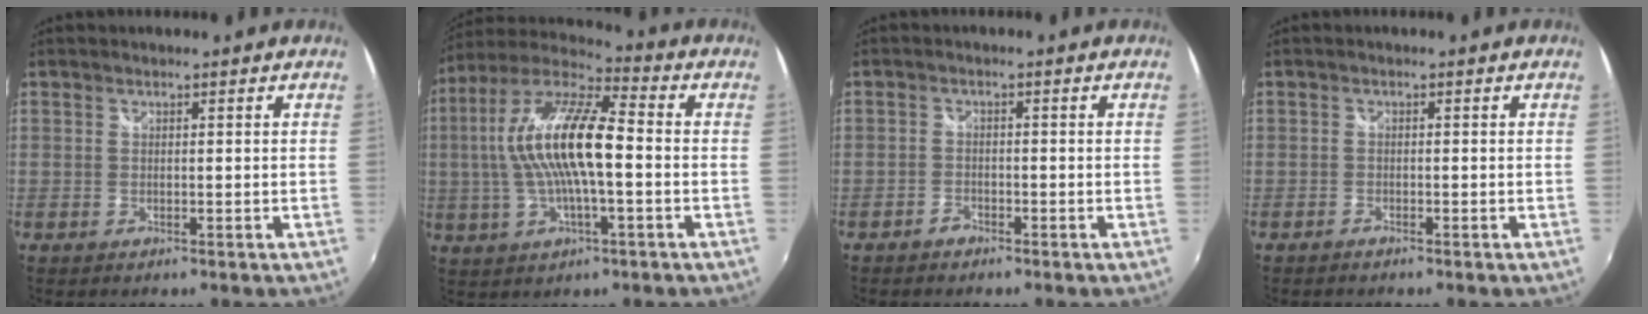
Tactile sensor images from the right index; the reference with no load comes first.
{"total": 16.6, "force": [-0.3, 4.4, 16.0], "torque": [-0.300, 0.012, -0.016]}
{"total": 1.9, "force": [-1.6, 0.9, 0.3], "torque": [-0.012, 0.002, -0.031]}
{"total": 1.0, "force": [-0.9, 0.3, 0.3], "torque": [-0.011, -0.003, -0.020]}